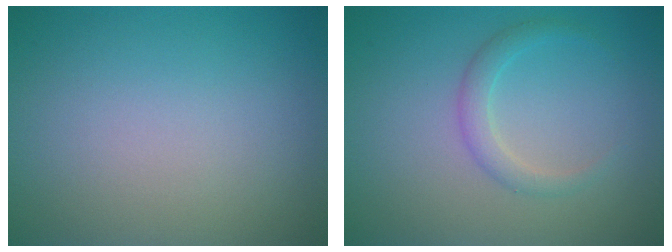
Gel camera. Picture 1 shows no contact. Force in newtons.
{"total": 1.8, "press": 1.8, "slide": 0.1}